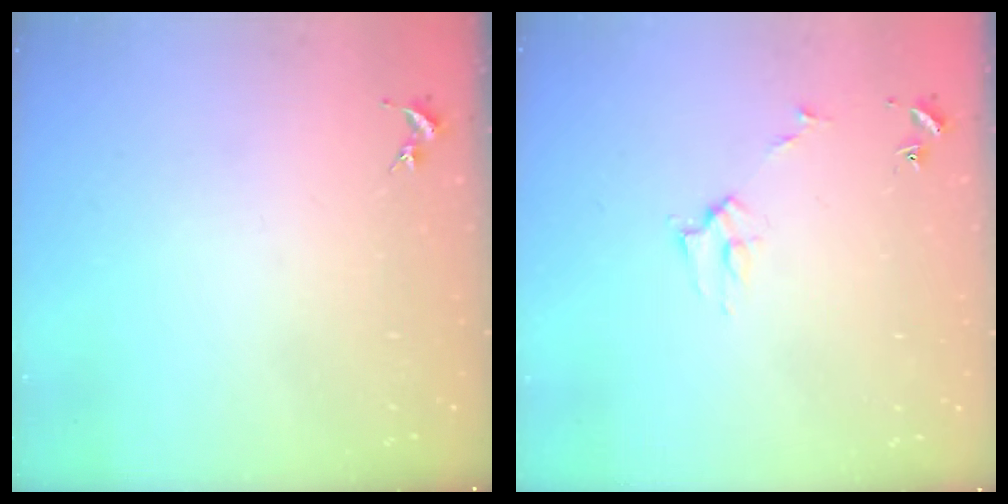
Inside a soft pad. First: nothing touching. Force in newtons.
{"total": 2.7, "press": 2.7, "slide": 0.3}